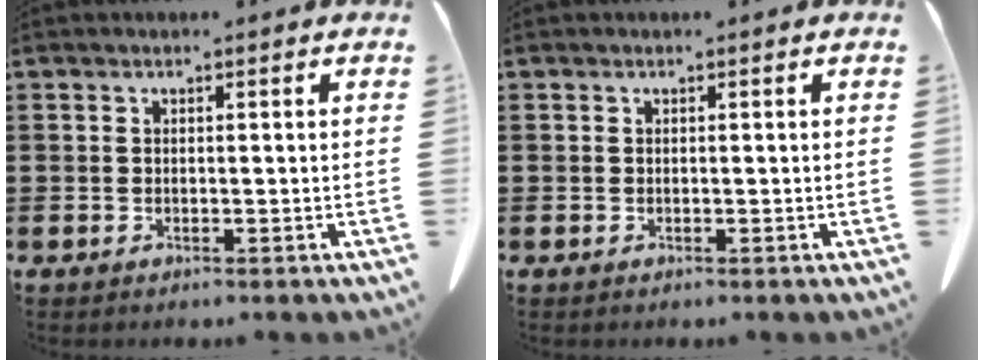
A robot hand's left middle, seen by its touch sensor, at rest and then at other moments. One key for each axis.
{"total": 0.0}